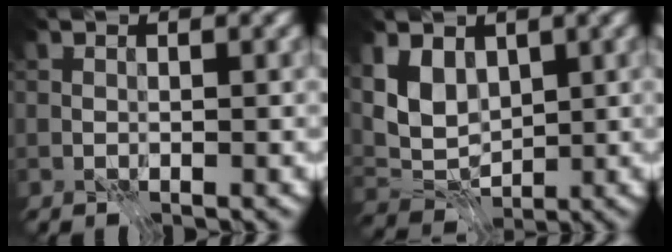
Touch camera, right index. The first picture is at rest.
{"total": 4.3, "force": [1.7, 2.9, 2.7], "torque": [-0.059, -0.011, 0.024]}